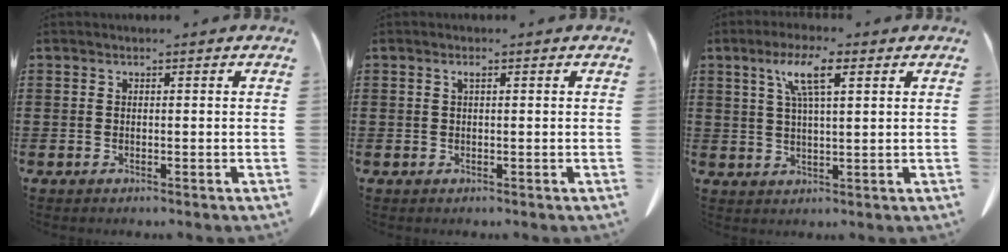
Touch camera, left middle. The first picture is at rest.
{"total": 0.9, "force": [0.3, 0.2, 0.8], "torque": [-0.018, 0.002, 0.006]}
{"total": 7.0, "force": [3.4, 1.4, 6.0], "torque": [-0.128, 0.011, 0.055]}